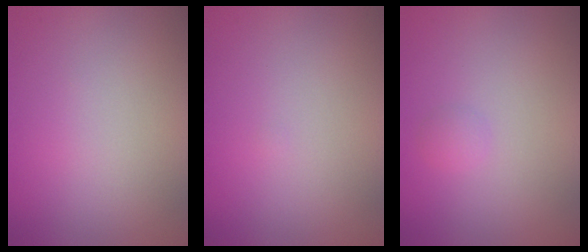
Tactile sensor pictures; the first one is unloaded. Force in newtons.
{"total": 0.0}
{"total": 0.8, "press": 0.8, "slide": 0.0}